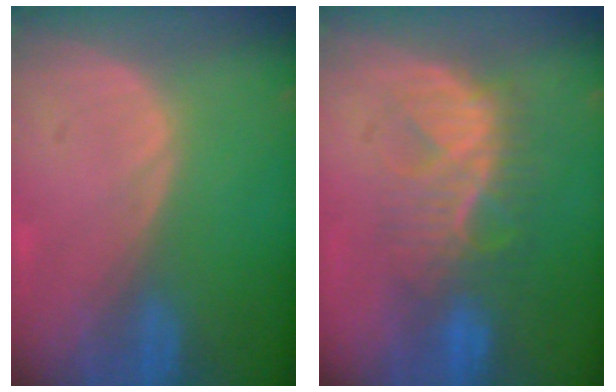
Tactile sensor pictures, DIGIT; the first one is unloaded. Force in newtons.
{"total": 8.0, "press": 7.9, "slide": 1.2}